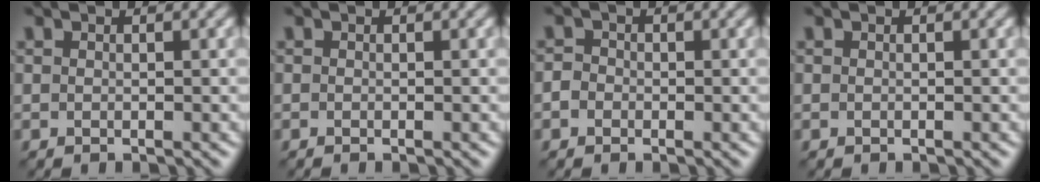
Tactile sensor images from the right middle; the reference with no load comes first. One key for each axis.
{"total": 0.0}
{"total": 1.3, "fx": -0.4, "fy": 1.2, "fz": 0.5, "tx": -0.002, "ty": 0.003, "tz": -0.012}
{"total": 0.0}